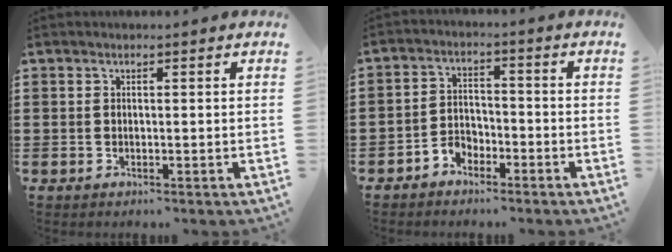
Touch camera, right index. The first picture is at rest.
{"total": 3.1, "force": [-2.6, 1.6, 0.3], "torque": [-0.014, 0.008, -0.055]}